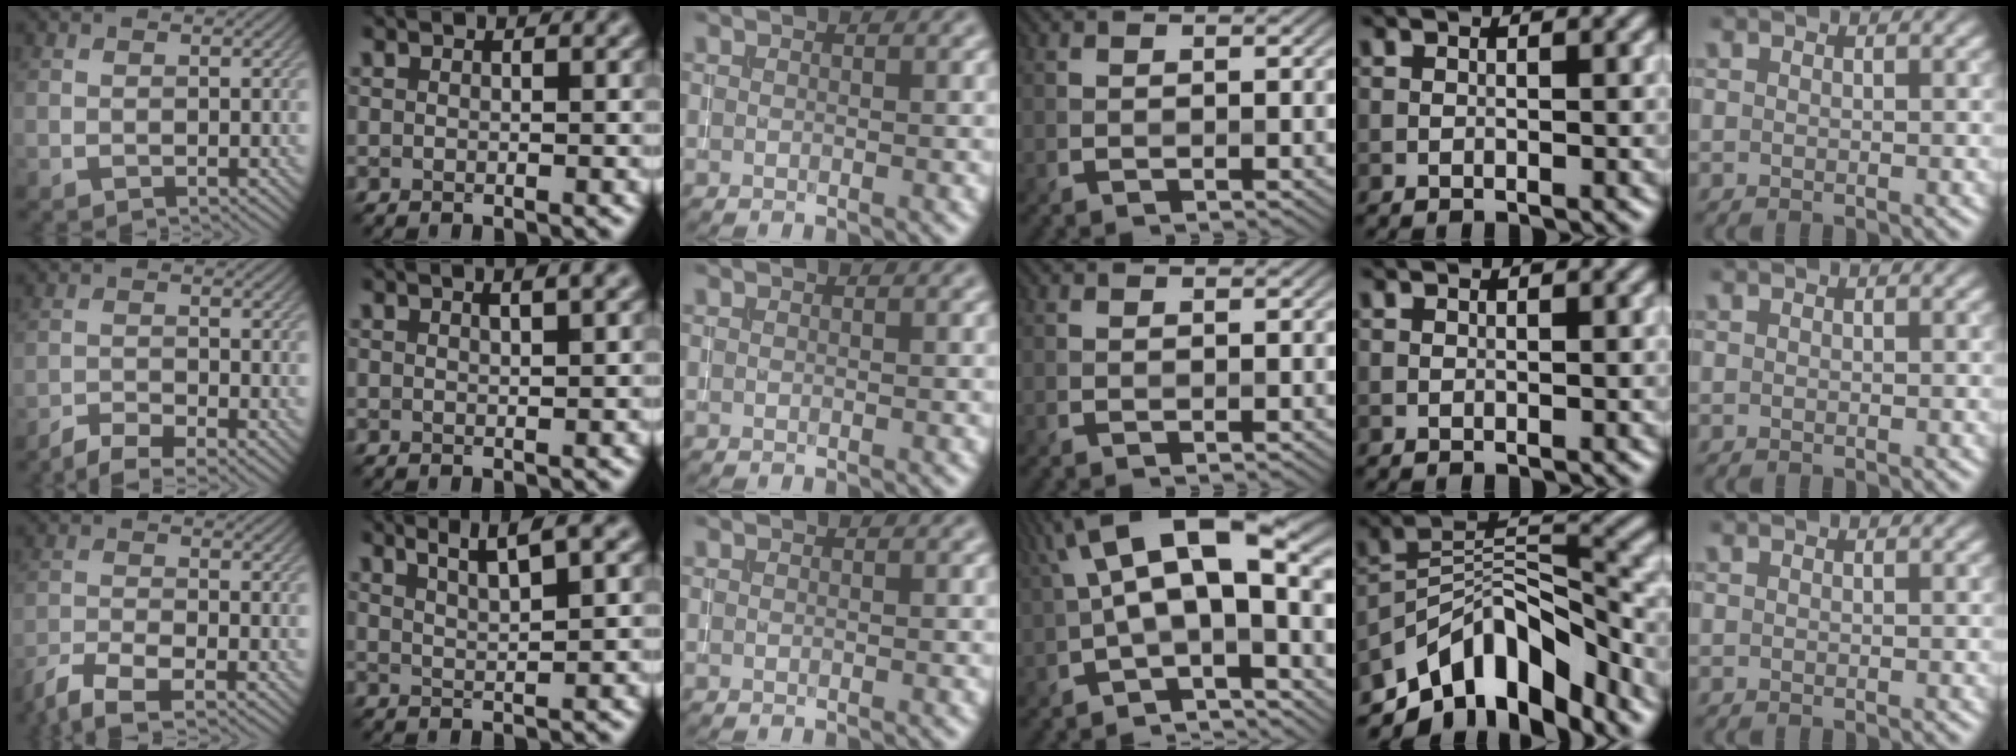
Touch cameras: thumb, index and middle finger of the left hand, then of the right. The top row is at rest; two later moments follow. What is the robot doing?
{"motion": "pour", "object": "almond"}